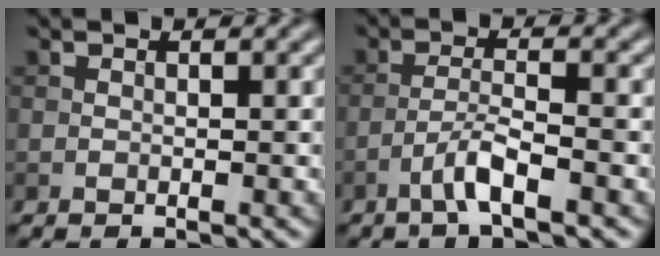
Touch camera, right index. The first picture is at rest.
{"total": 3.0, "force": [-1.8, 0.2, 2.4], "torque": [-0.047, 0.011, -0.042]}